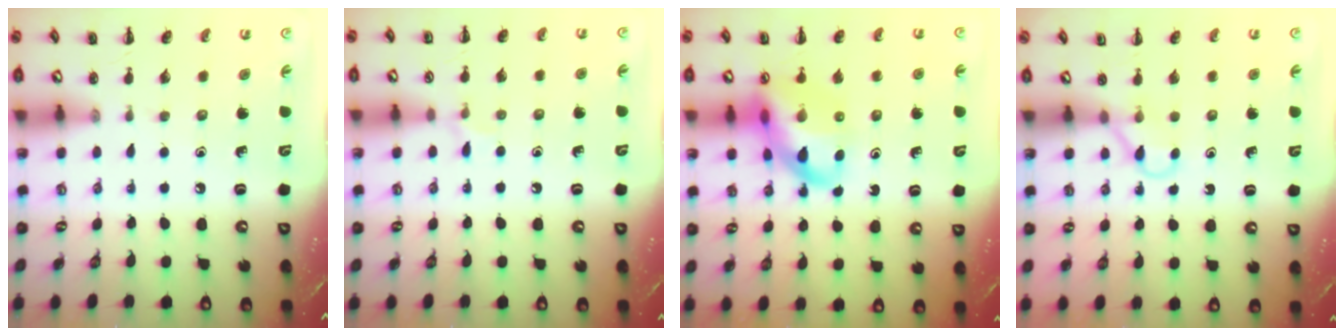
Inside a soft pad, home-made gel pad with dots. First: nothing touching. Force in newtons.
{"total": 4.9, "press": 4.6, "slide": 1.8}
{"total": 14.6, "press": 14.1, "slide": 3.8}
{"total": 2.9, "press": 2.8, "slide": 0.9}